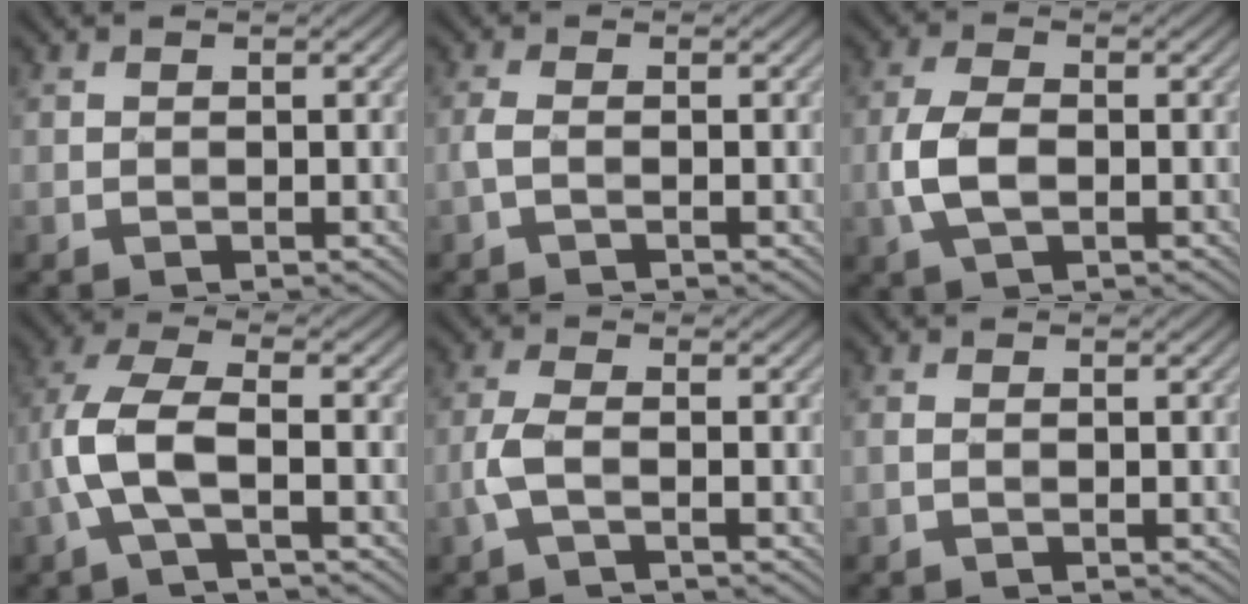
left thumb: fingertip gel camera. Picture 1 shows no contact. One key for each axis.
{"total": 1.7, "fx": -0.6, "fy": 0.4, "fz": 1.5, "tx": -0.037, "ty": 0.004, "tz": -0.018}
{"total": 5.1, "fx": -1.0, "fy": 2.7, "fz": 4.2, "tx": -0.103, "ty": 0.000, "tz": -0.023}
{"total": 7.1, "fx": -1.8, "fy": 2.5, "fz": 6.4, "tx": -0.154, "ty": 0.013, "tz": -0.045}
{"total": 3.2, "fx": -1.1, "fy": 1.0, "fz": 2.9, "tx": -0.074, "ty": 0.003, "tz": -0.031}
{"total": 0.7, "fx": -0.2, "fy": 0.1, "fz": 0.7, "tx": -0.017, "ty": 0.000, "tz": -0.006}